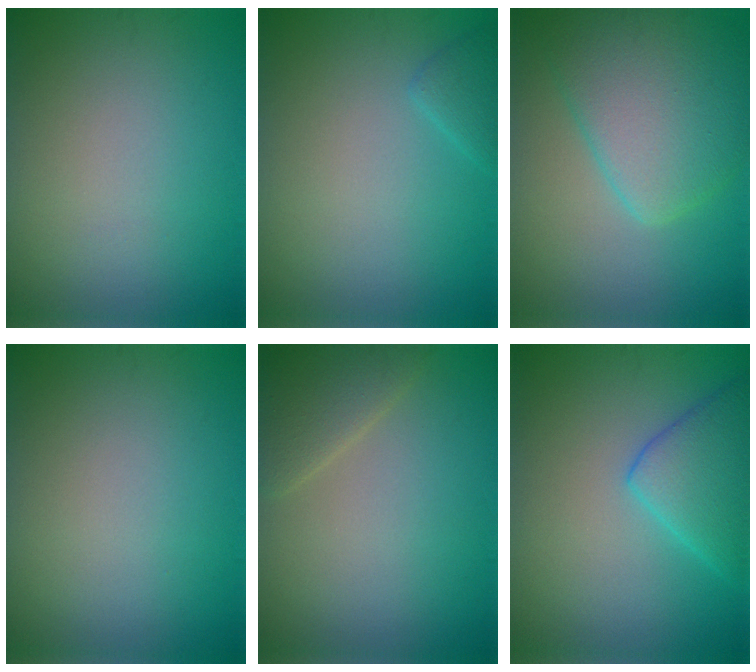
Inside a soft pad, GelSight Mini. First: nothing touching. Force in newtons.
{"total": 1.4, "press": 1.4, "slide": 0.1}
{"total": 7.0, "press": 7.0, "slide": 0.5}
{"total": 0.0}
{"total": 2.5, "press": 2.5, "slide": 0.2}
{"total": 5.0, "press": 5.0, "slide": 0.4}